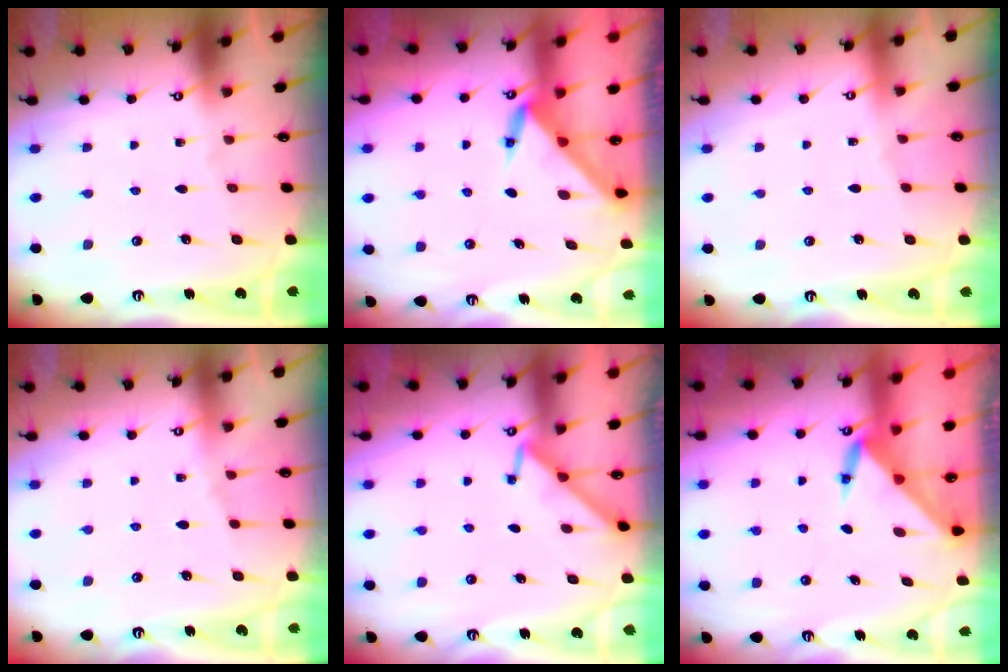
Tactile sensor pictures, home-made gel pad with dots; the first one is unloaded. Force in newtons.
{"total": 3.4, "press": 3.4, "slide": 0.1}
{"total": 1.9, "press": 1.8, "slide": 0.5}
{"total": 4.3, "press": 4.2, "slide": 0.7}
{"total": 3.3, "press": 3.2, "slide": 0.6}
{"total": 3.7, "press": 3.7, "slide": 0.3}